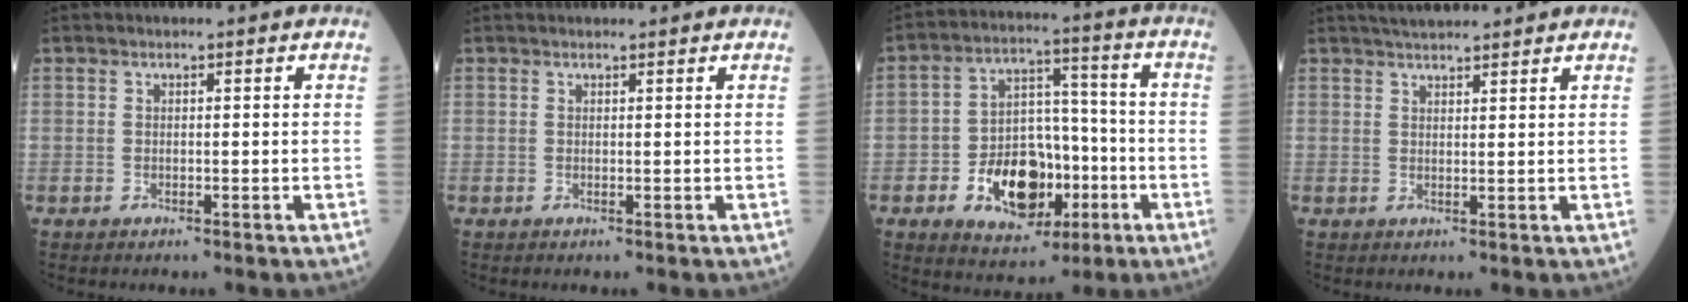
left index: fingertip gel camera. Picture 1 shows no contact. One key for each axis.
{"total": 2.5, "fx": 2.4, "fy": 0.3, "fz": 0.5, "tx": -0.006, "ty": 0.024, "tz": 0.032}
{"total": 13.2, "fx": -4.8, "fy": 8.2, "fz": 9.2, "tx": -0.168, "ty": 0.018, "tz": -0.068}
{"total": 5.6, "fx": 5.1, "fy": 0.5, "fz": 2.2, "tx": -0.032, "ty": 0.031, "tz": 0.081}